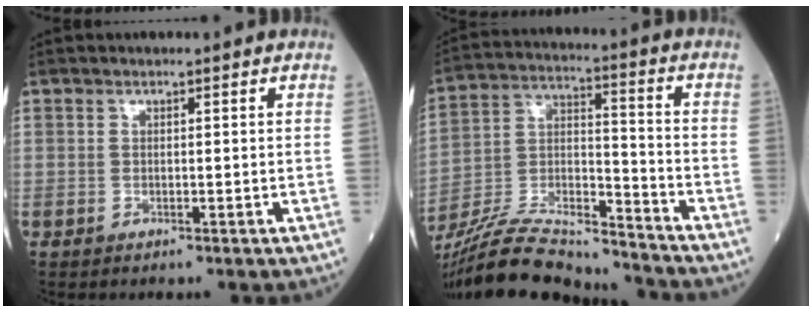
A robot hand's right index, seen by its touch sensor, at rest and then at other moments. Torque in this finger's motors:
{"motor_torque": [0.66, -1.11, 0.20, 0.12]}